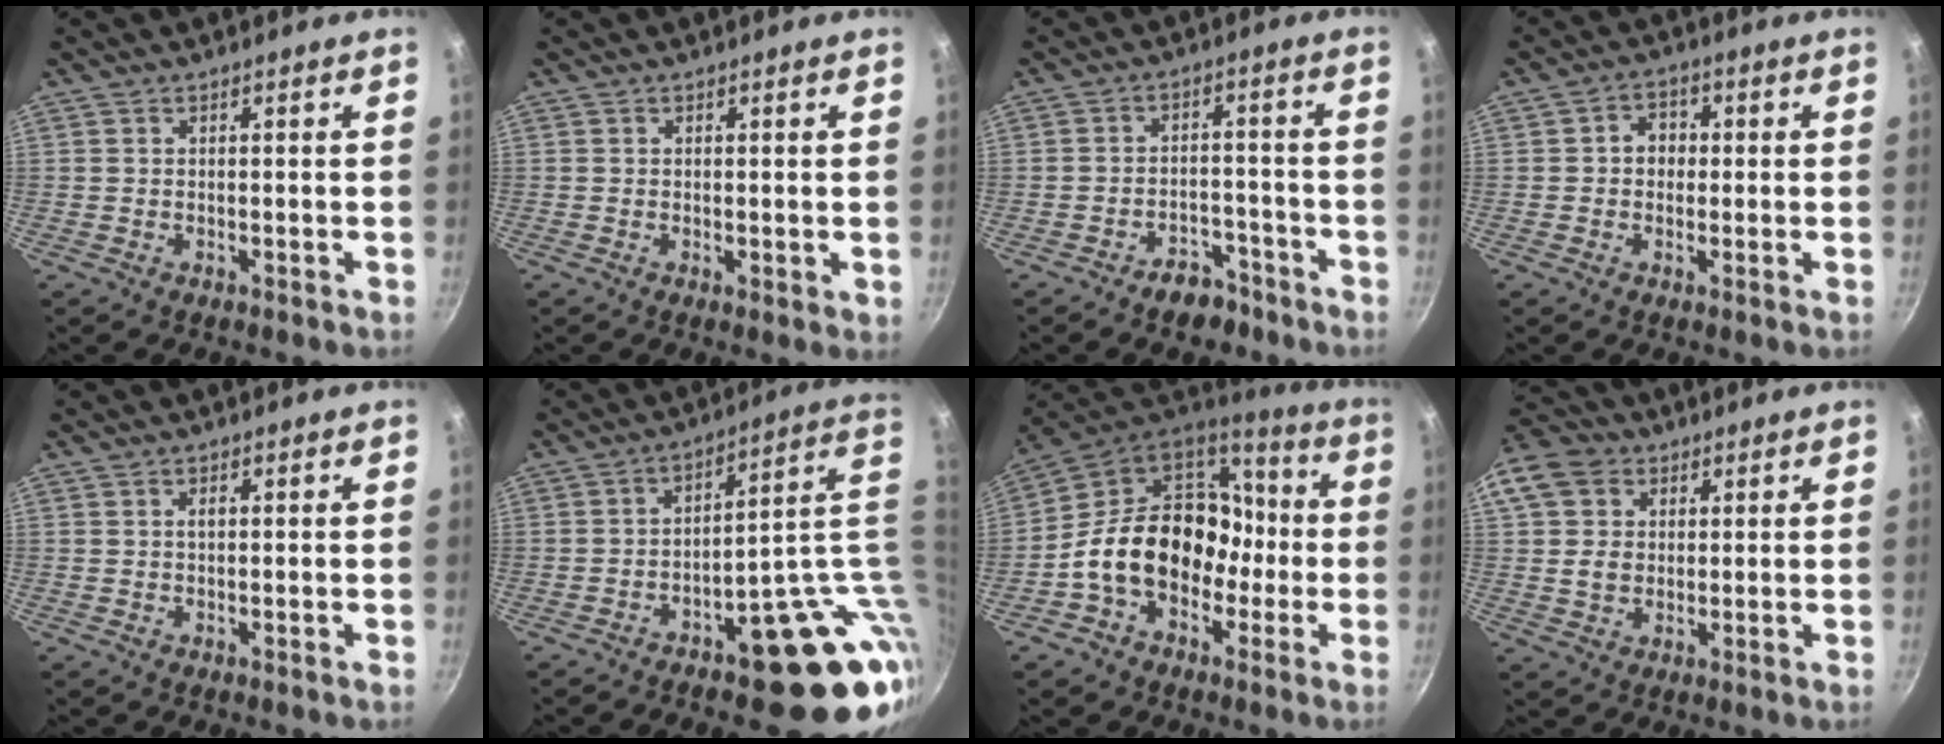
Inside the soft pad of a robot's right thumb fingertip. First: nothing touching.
{"total": 1.5, "force": [0.0, 0.6, 1.4], "torque": [-0.018, -0.004, -0.002]}
{"total": 6.1, "force": [-4.5, 3.3, 2.4], "torque": [-0.014, 0.047, -0.061]}
{"total": 4.4, "force": [0.1, 3.7, 2.3], "torque": [-0.011, 0.010, -0.005]}
{"total": 3.0, "force": [-0.1, 1.7, 2.4], "torque": [-0.036, 0.014, -0.004]}
{"total": 19.6, "force": [-1.3, 9.8, 17.0], "torque": [-0.137, 0.020, -0.002]}
{"total": 20.5, "force": [-3.7, 15.5, 12.9], "torque": [-0.172, 0.067, -0.065]}
{"total": 12.9, "force": [3.8, 10.5, 6.4], "torque": [-0.125, 0.017, 0.060]}